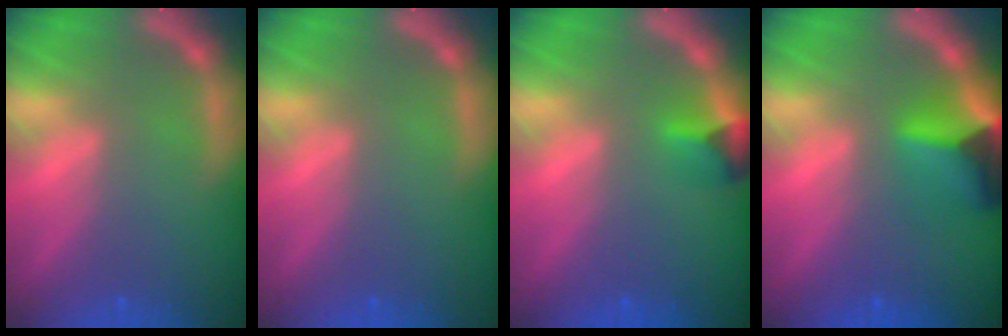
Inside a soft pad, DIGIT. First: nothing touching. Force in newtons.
{"total": 0.0}
{"total": 2.4}
{"total": 6.4}